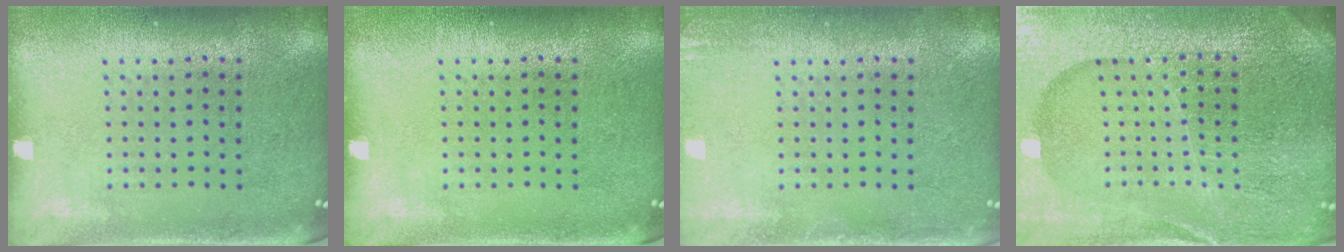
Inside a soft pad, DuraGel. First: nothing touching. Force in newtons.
{"total": 0.0}
{"total": 1.3, "press": 1.3, "slide": 0.1}
{"total": 5.4, "press": 4.9, "slide": 2.3}